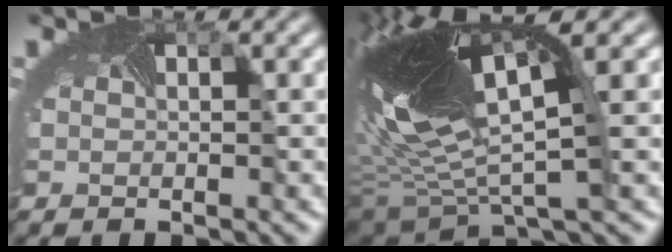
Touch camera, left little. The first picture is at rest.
{"total": 11.6, "force": [2.4, 3.5, 10.8], "torque": [-0.254, -0.006, 0.055]}